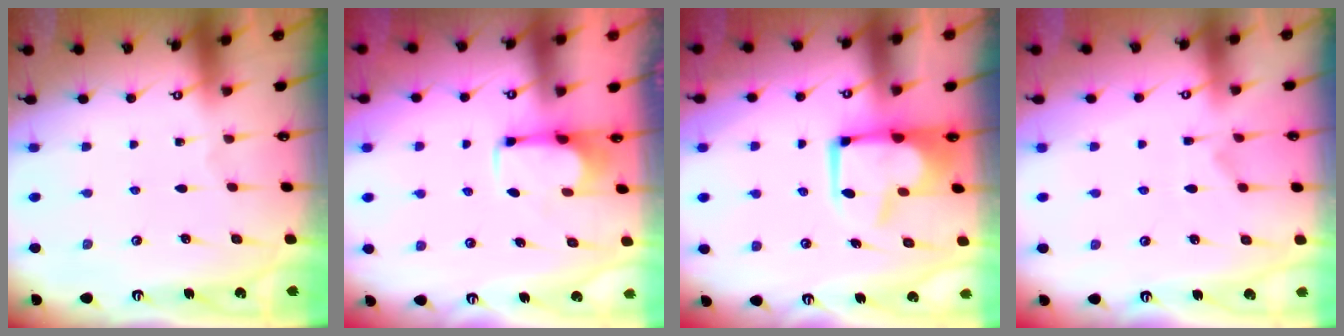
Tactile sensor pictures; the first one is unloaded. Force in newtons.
{"total": 2.7, "press": 2.6, "slide": 0.9}
{"total": 9.7, "press": 9.7, "slide": 1.0}
{"total": 1.1, "press": 0.1, "slide": 1.1}